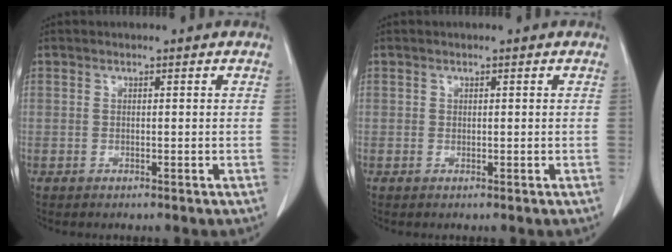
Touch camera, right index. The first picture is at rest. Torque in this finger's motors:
{"motor_torque": [0.00, 0.05, -0.01, 0.00]}